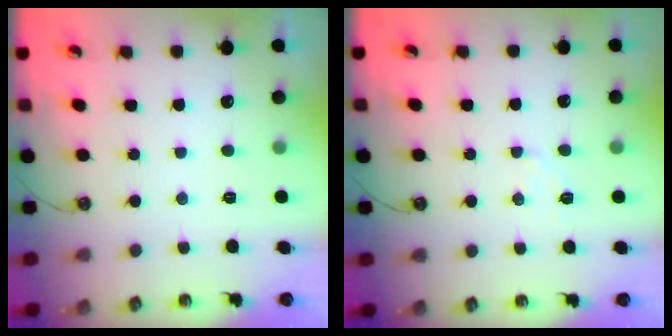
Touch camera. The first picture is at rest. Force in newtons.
{"total": 4.4, "press": 4.4, "slide": 0.6}